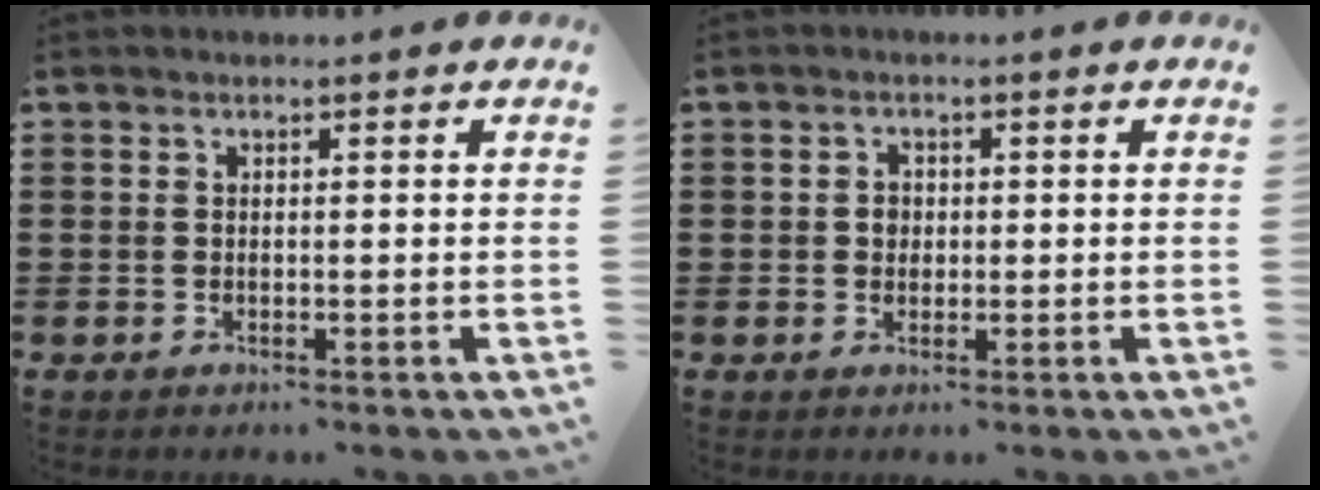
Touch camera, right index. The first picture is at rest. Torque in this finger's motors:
{"motor_torque": [0.40, -0.30, 0.17, 0.03]}